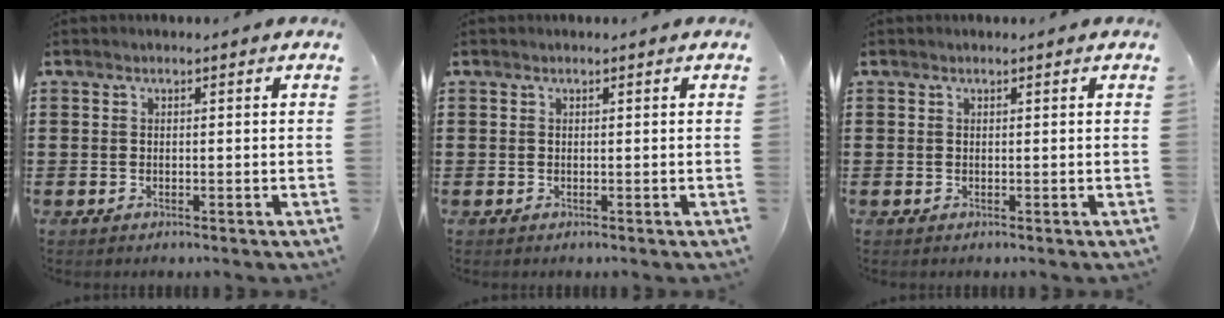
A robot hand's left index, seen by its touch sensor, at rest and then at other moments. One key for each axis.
{"total": 0.0}
{"total": 0.0}